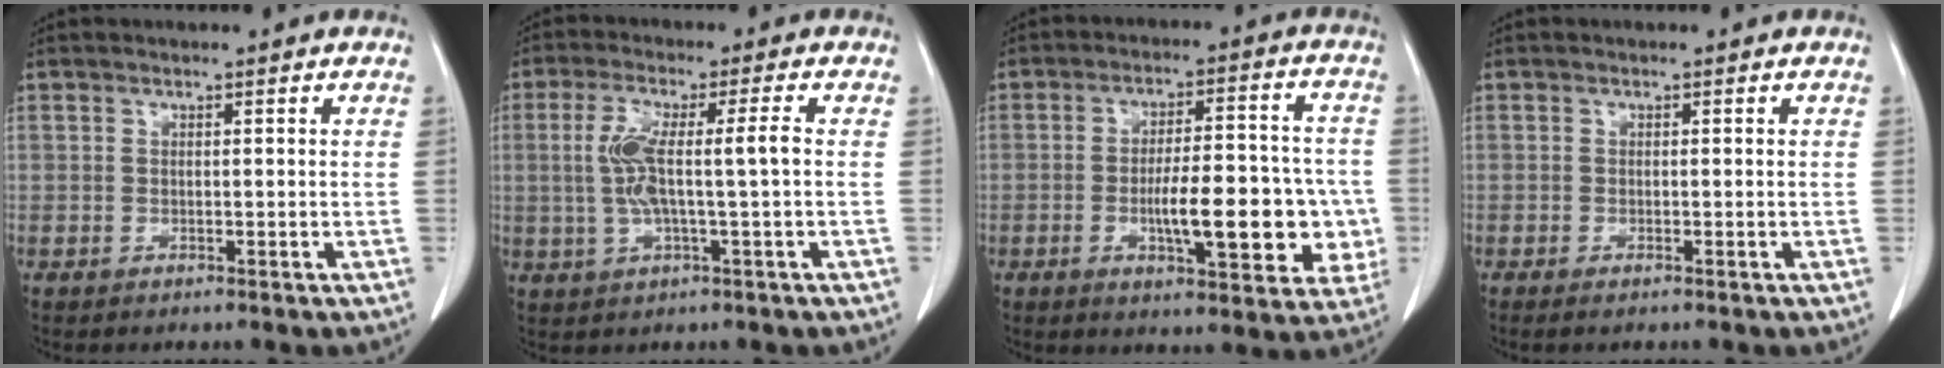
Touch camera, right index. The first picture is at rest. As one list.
[{"total": 7.5, "force": [0.0, 0.5, 7.5], "torque": [-0.158, 0.013, 0.001]}, {"total": 14.6, "force": [-3.3, 4.5, 13.5], "torque": [-0.185, 0.022, -0.041]}, {"total": 0.8, "force": [-0.6, 0.0, 0.6], "torque": [-0.013, -0.002, -0.010]}]